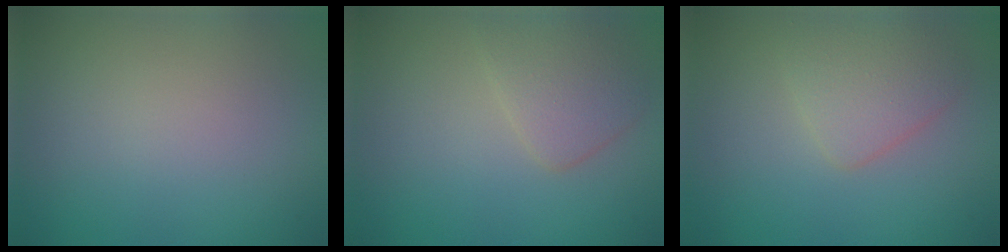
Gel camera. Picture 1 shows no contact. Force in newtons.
{"total": 2.8, "press": 2.8, "slide": 0.2}
{"total": 2.8, "press": 2.8, "slide": 0.0}